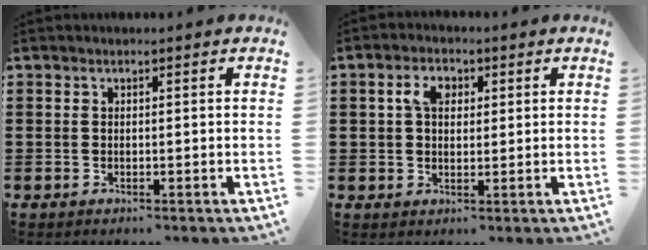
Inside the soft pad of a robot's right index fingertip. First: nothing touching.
{"total": 3.7, "force": [1.0, 2.4, 2.6], "torque": [-0.060, 0.014, 0.016]}